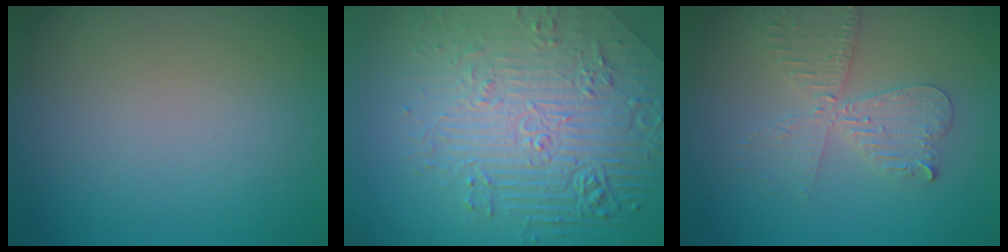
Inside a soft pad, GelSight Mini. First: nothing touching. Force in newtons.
{"total": 8.0, "press": 6.1, "slide": 5.1}
{"total": 4.1, "press": 3.5, "slide": 2.1}